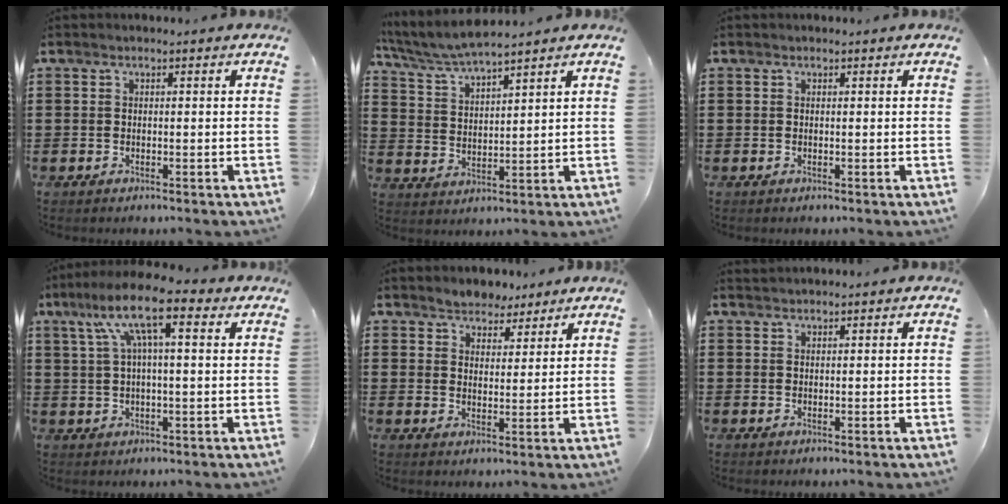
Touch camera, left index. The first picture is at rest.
{"total": 5.5, "force": [5.2, 0.1, 2.0], "torque": [-0.058, -0.023, 0.091]}
{"total": 0.0}
{"total": 10.8, "force": [5.2, 2.6, 9.1], "torque": [-0.189, 0.002, 0.087]}
{"total": 3.8, "force": [3.5, 1.5, -0.3], "torque": [-0.010, -0.003, 0.068]}
{"total": 0.9, "force": [0.9, 0.0, 0.0], "torque": [-0.002, -0.001, 0.017]}